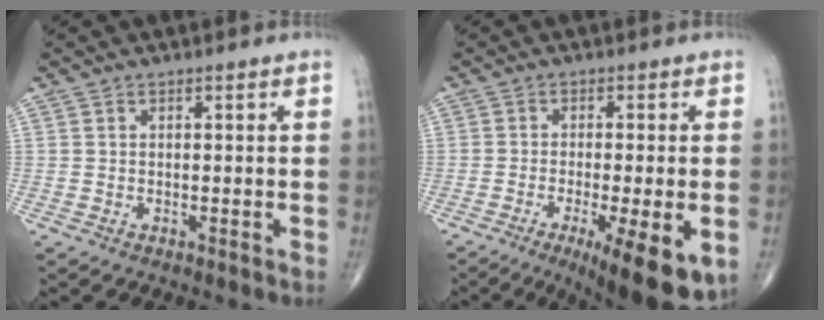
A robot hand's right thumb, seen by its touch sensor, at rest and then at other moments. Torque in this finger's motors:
{"motor_torque": [0.19, 0.53, 0.19, -0.12, 0.26]}